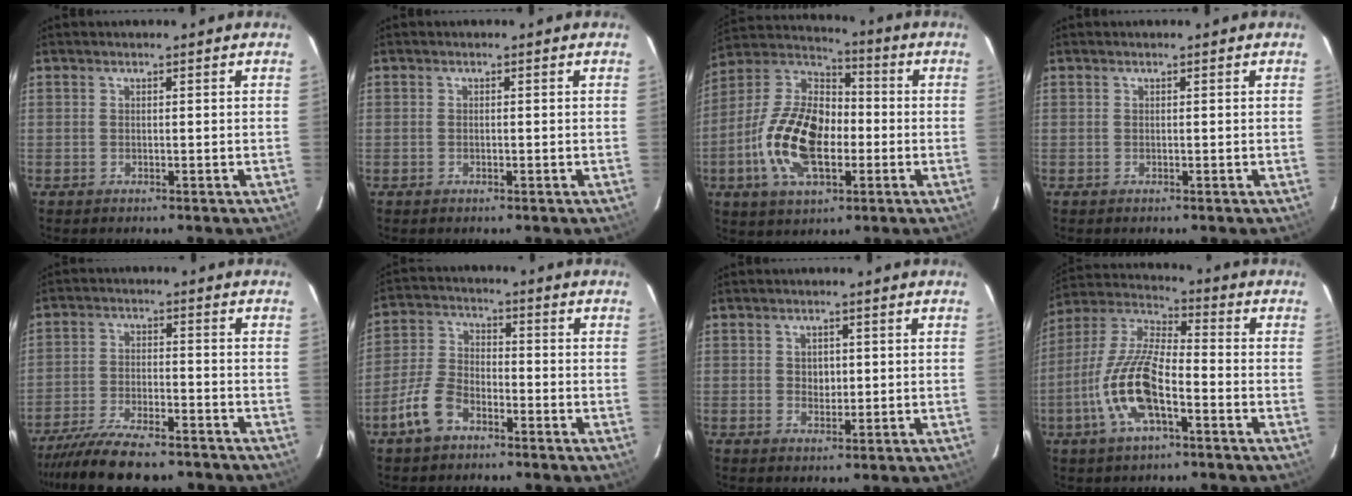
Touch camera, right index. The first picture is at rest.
{"total": 0.6, "force": [-0.2, 0.5, 0.1], "torque": [0.001, -0.001, -0.003]}
{"total": 18.6, "force": [-4.5, 10.3, 14.9], "torque": [-0.306, 0.006, -0.082]}
{"total": 0.0}
{"total": 15.6, "force": [-13.2, 3.9, 7.3], "torque": [-0.158, -0.025, -0.215]}
{"total": 8.7, "force": [-5.4, 4.7, 4.9], "torque": [-0.114, 0.009, -0.106]}
{"total": 1.0, "force": [0.1, 0.8, 0.5], "torque": [-0.009, 0.002, 0.001]}
{"total": 14.8, "force": [-5.7, 5.1, 12.6], "torque": [-0.268, -0.004, -0.114]}